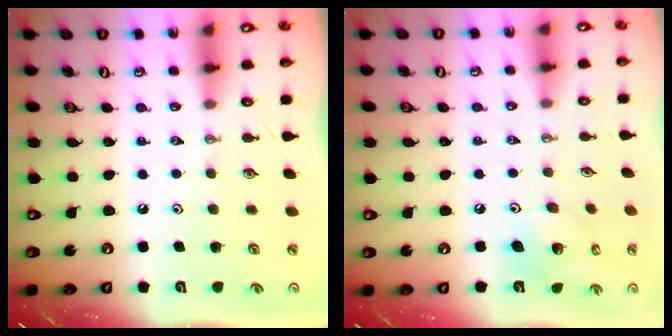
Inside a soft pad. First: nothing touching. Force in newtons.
{"total": 8.9, "press": 8.6, "slide": 2.3}